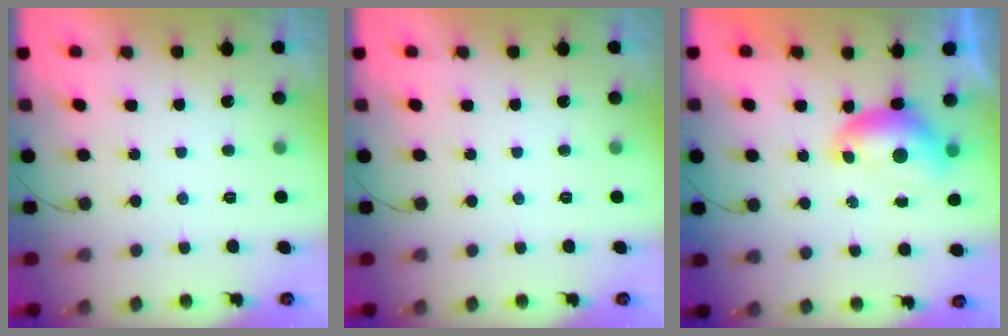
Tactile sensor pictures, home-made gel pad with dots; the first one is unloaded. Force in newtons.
{"total": 0.0}
{"total": 7.4, "press": 7.4, "slide": 0.6}